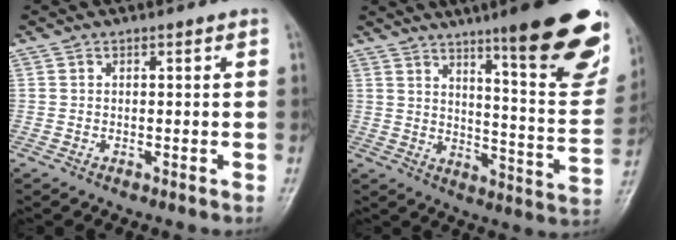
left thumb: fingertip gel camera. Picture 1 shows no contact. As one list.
[{"total": 23.8, "force": [14.6, 4.1, 18.3], "torque": [-0.215, -0.075, 0.203]}]